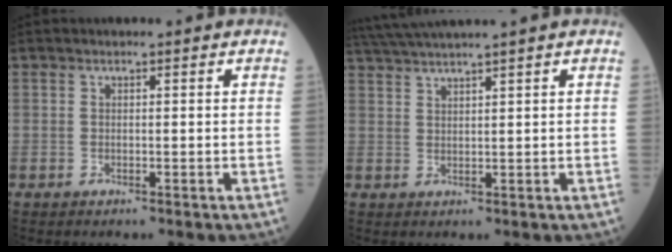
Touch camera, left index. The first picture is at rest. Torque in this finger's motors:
{"motor_torque": [0.61, -0.93, 0.15, 0.10]}